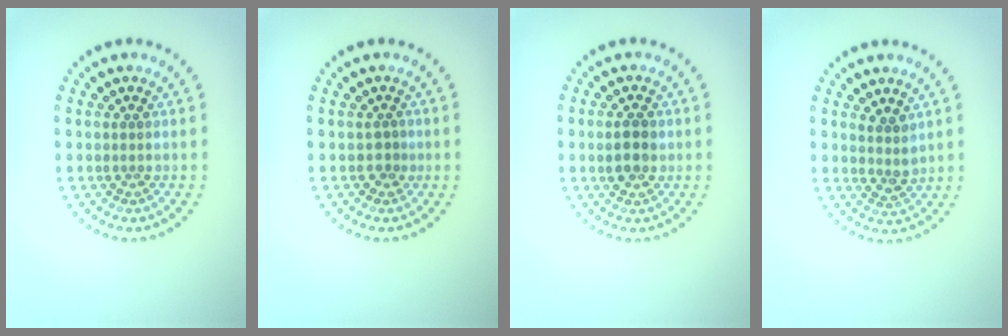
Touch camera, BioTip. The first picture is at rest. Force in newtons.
{"total": 0.9, "press": 0.8, "slide": 0.5}
{"total": 2.1, "press": 2.1, "slide": 0.1}
{"total": 1.9, "press": 1.5, "slide": 1.2}